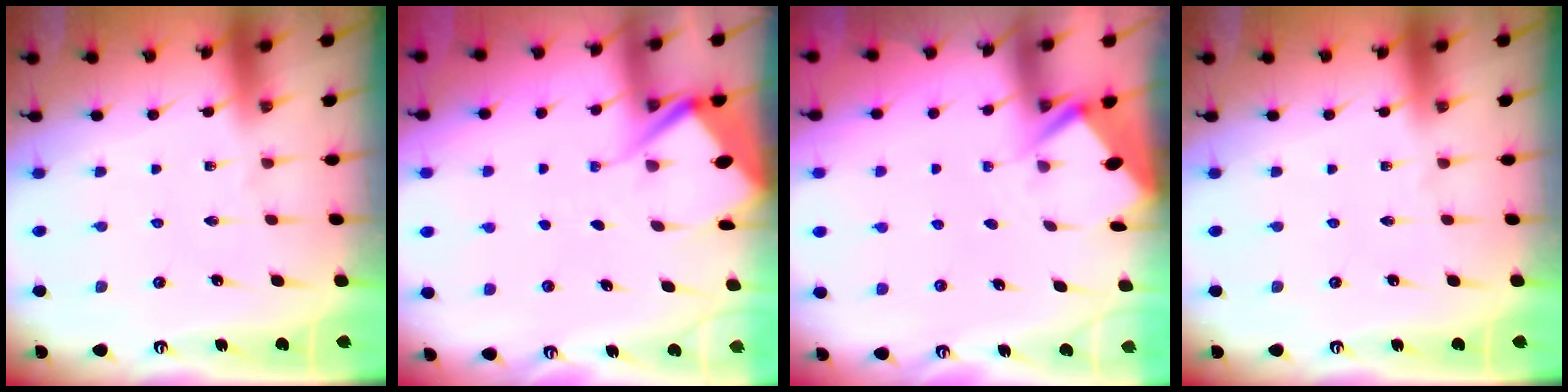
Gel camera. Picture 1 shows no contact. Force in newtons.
{"total": 5.7, "press": 5.6, "slide": 0.7}
{"total": 2.8, "press": 2.8, "slide": 0.3}
{"total": 0.0}